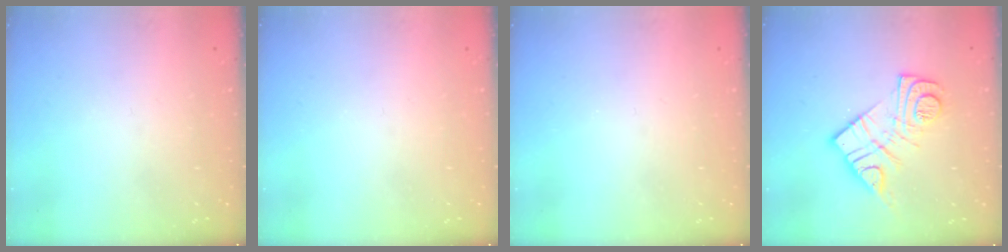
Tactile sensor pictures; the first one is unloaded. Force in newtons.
{"total": 0.0}
{"total": 0.0}
{"total": 13.9, "press": 13.8, "slide": 1.2}